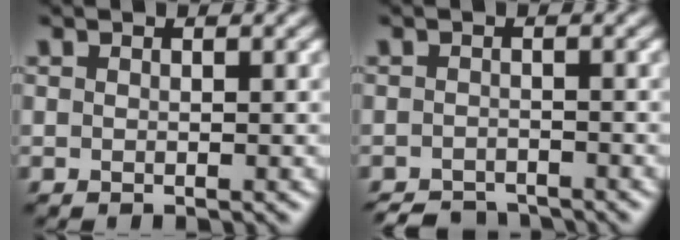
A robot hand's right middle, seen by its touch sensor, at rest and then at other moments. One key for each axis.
{"total": 2.9, "fx": -2.8, "fy": 0.7, "fz": 0.6, "tx": -0.004, "ty": -0.003, "tz": -0.050}